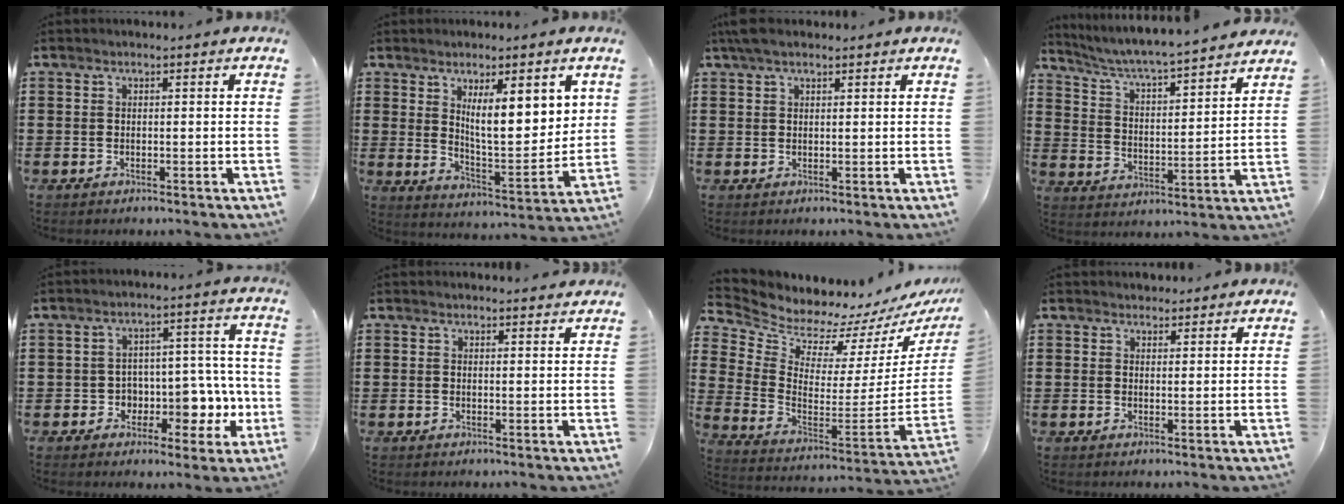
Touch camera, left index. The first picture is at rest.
{"total": 8.8, "force": [4.5, 2.6, 7.0], "torque": [-0.105, -0.030, 0.071]}
{"total": 2.6, "force": [1.9, 1.2, 1.3], "torque": [-0.029, 0.006, 0.037]}
{"total": 4.7, "force": [4.4, -0.6, 1.4], "torque": [-0.049, -0.039, 0.066]}
{"total": 6.4, "force": [-1.1, 5.5, 3.0], "torque": [-0.053, -0.003, -0.017]}
{"total": 1.2, "force": [1.2, 0.1, 0.1], "torque": [-0.005, 0.000, 0.024]}
{"total": 5.1, "force": [5.0, 1.1, 0.0], "torque": [-0.038, -0.069, 0.083]}
{"total": 1.6, "force": [1.5, 0.6, 0.1], "torque": [0.003, 0.002, 0.028]}